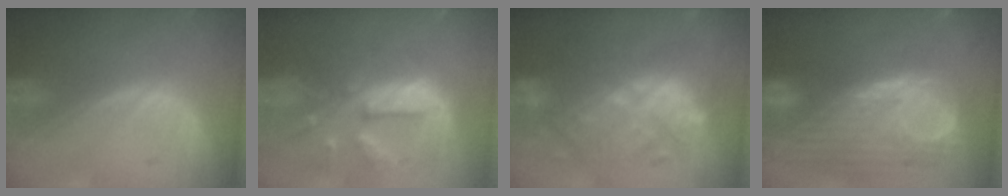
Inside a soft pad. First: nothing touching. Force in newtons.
{"total": 10.7, "press": 9.5, "slide": 4.9}
{"total": 10.2, "press": 10.2, "slide": 0.3}
{"total": 12.2, "press": 10.4, "slide": 6.3}